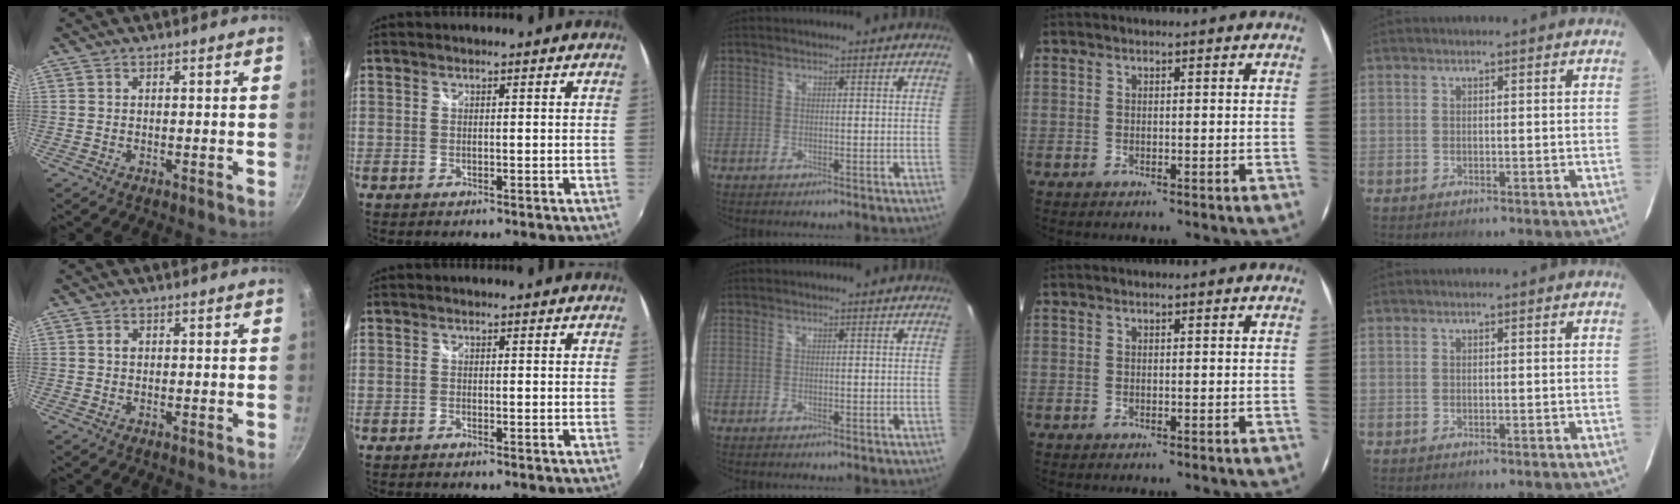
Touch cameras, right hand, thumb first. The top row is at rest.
{"thumb": {"total": 1.2, "force": [0.0, 0.9, 0.7], "torque": [-0.012, 0.005, -0.001]}}